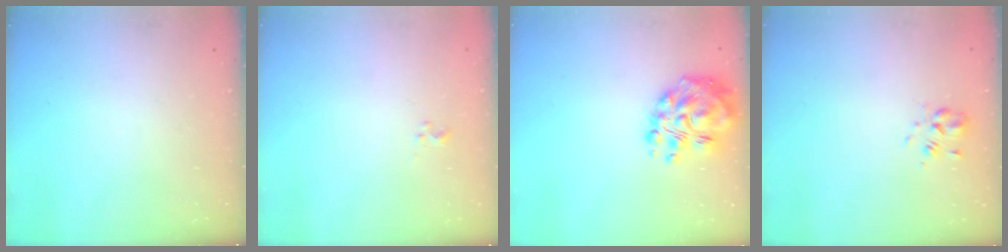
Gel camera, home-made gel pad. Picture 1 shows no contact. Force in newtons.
{"total": 0.0}
{"total": 12.7, "press": 12.1, "slide": 3.6}
{"total": 2.3, "press": 2.1, "slide": 1.0}